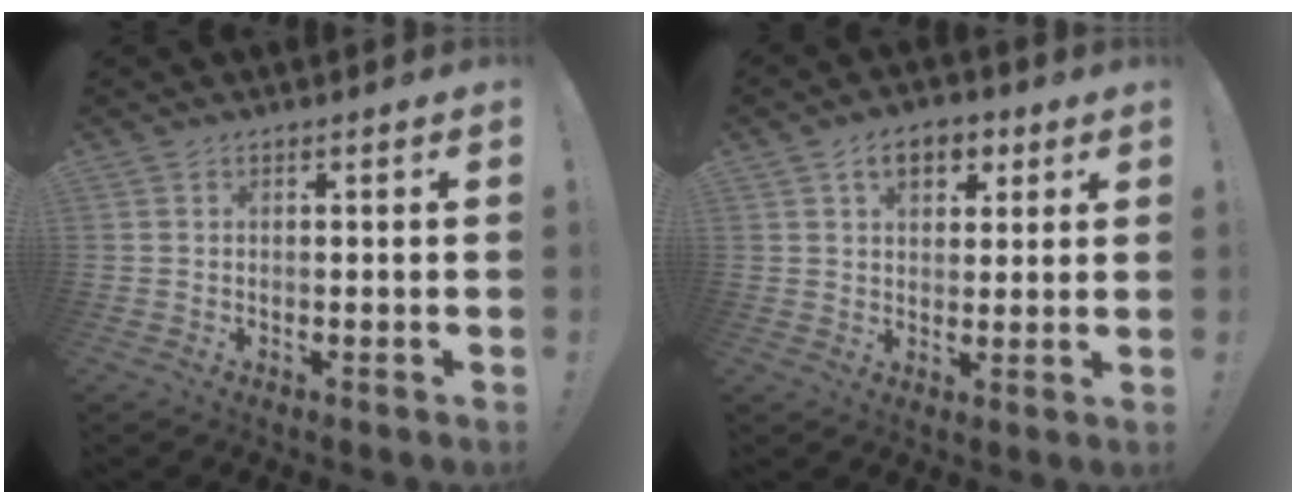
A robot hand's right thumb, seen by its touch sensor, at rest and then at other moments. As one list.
[{"total": 8.0, "force": [3.6, 5.3, 4.8], "torque": [-0.059, -0.005, 0.064]}]